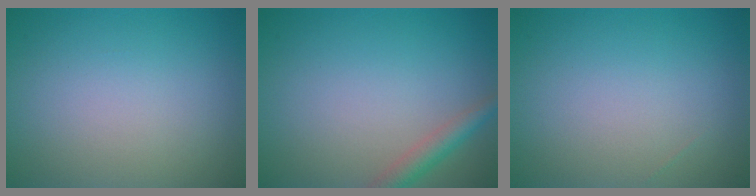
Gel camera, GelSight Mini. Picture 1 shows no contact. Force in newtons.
{"total": 2.3, "press": 2.3, "slide": 0.1}
{"total": 0.0}